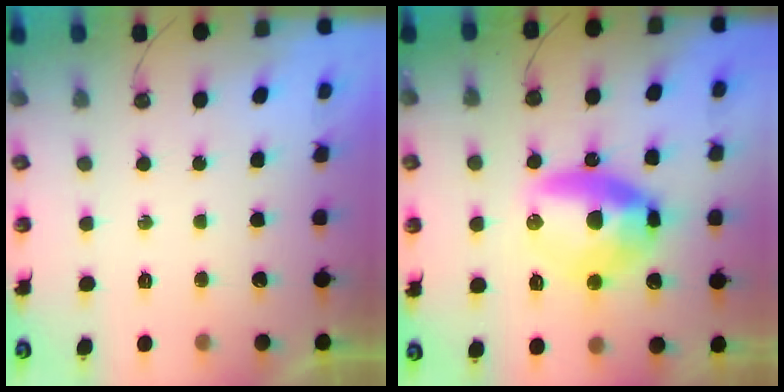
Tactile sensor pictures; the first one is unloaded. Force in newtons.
{"total": 12.8, "press": 12.7, "slide": 1.2}